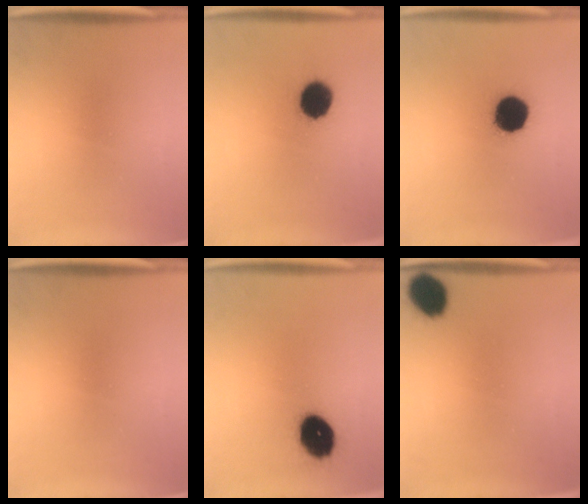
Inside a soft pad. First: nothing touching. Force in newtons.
{"total": 10.3}
{"total": 12.7}
{"total": 0.0}
{"total": 11.3}
{"total": 10.4}